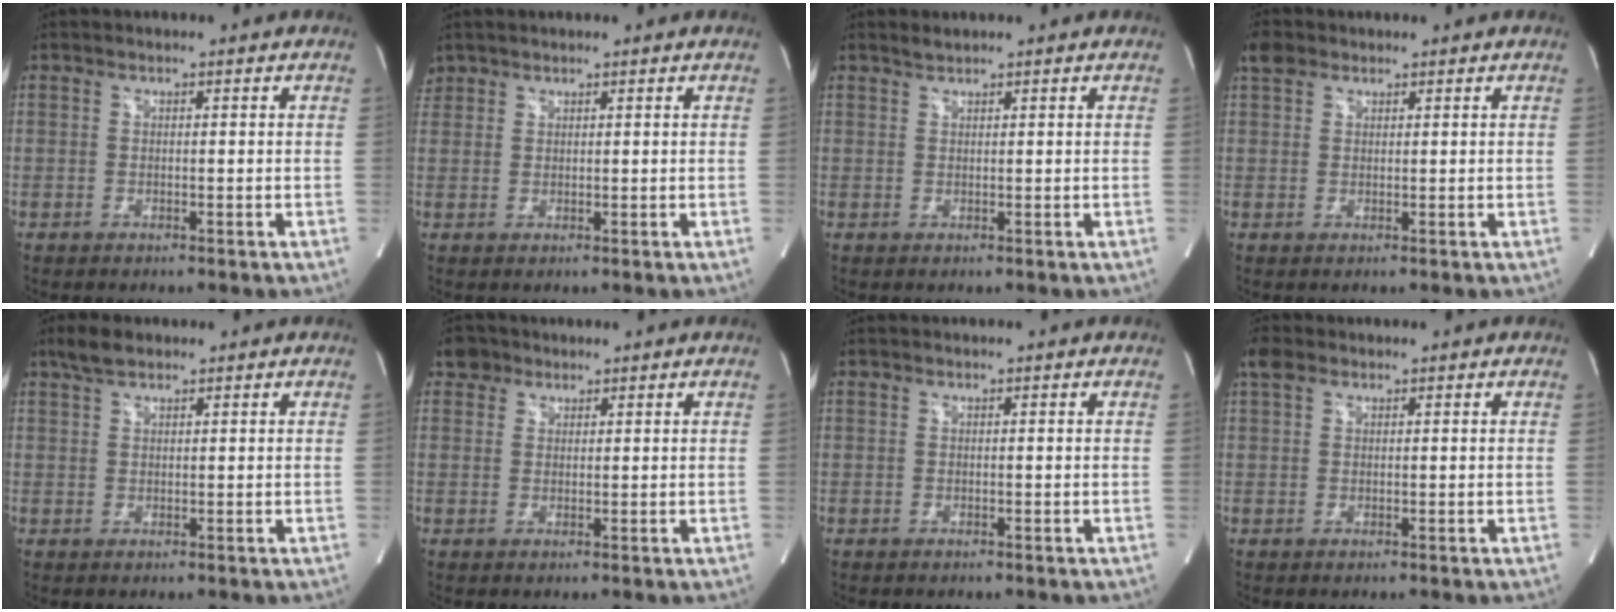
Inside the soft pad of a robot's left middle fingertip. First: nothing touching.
{"total": 2.1, "force": [1.6, 1.3, 0.0], "torque": [0.001, 0.013, 0.032]}
{"total": 0.9, "force": [0.9, 0.0, 0.1], "torque": [-0.009, 0.003, 0.021]}
{"total": 2.8, "force": [1.9, 1.8, 0.9], "torque": [-0.024, 0.019, 0.037]}
{"total": 3.1, "force": [2.3, 1.1, 1.6], "torque": [-0.042, 0.009, 0.047]}
{"total": 2.6, "force": [1.7, 2.0, 0.2], "torque": [-0.001, 0.011, 0.024]}
{"total": 0.0}
{"total": 2.4, "force": [1.6, 1.4, 1.2], "torque": [-0.033, 0.023, 0.034]}